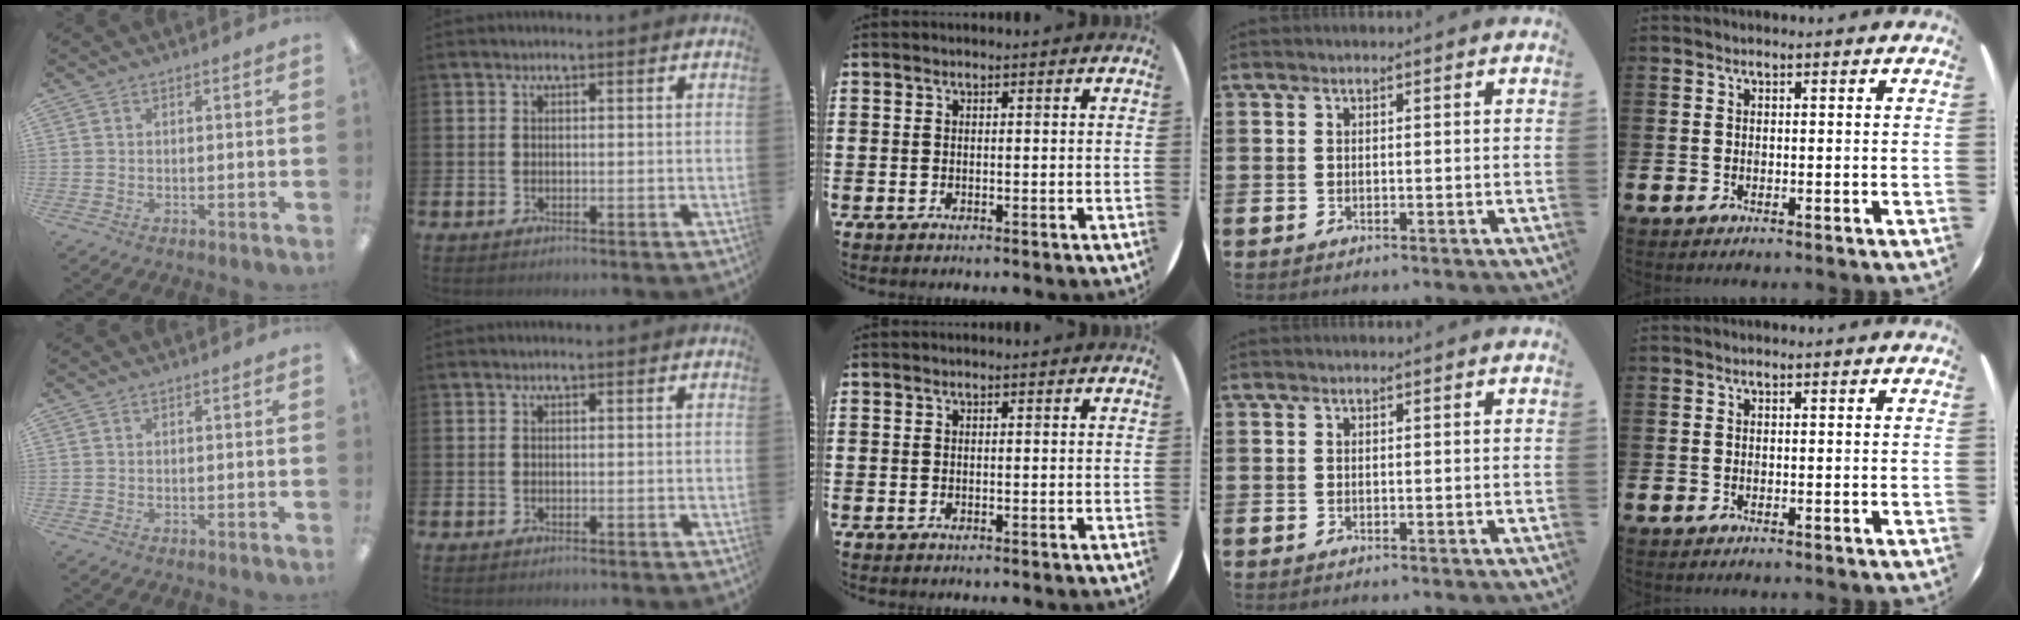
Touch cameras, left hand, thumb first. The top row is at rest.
{}